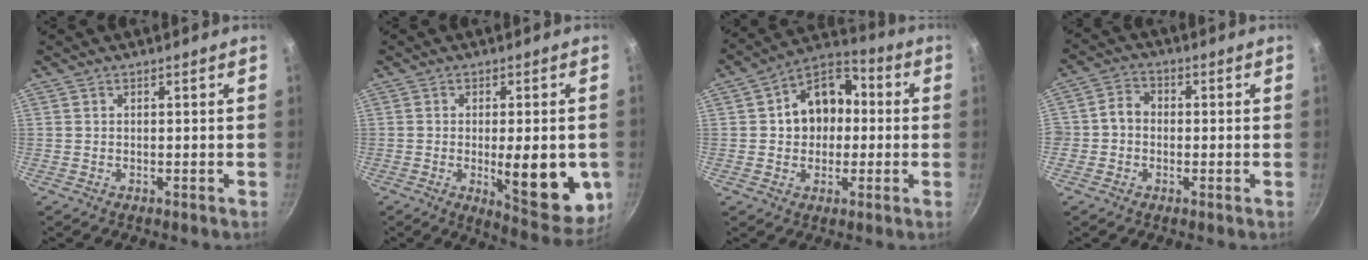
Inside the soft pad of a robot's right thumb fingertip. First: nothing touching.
{"total": 15.1, "force": [-2.6, 5.2, 13.9], "torque": [-0.153, -0.013, -0.026]}
{"total": 12.9, "force": [0.8, 10.0, 8.1], "torque": [-0.077, 0.029, -0.004]}
{"total": 4.3, "force": [-0.6, 3.7, 2.0], "torque": [-0.016, 0.013, -0.024]}